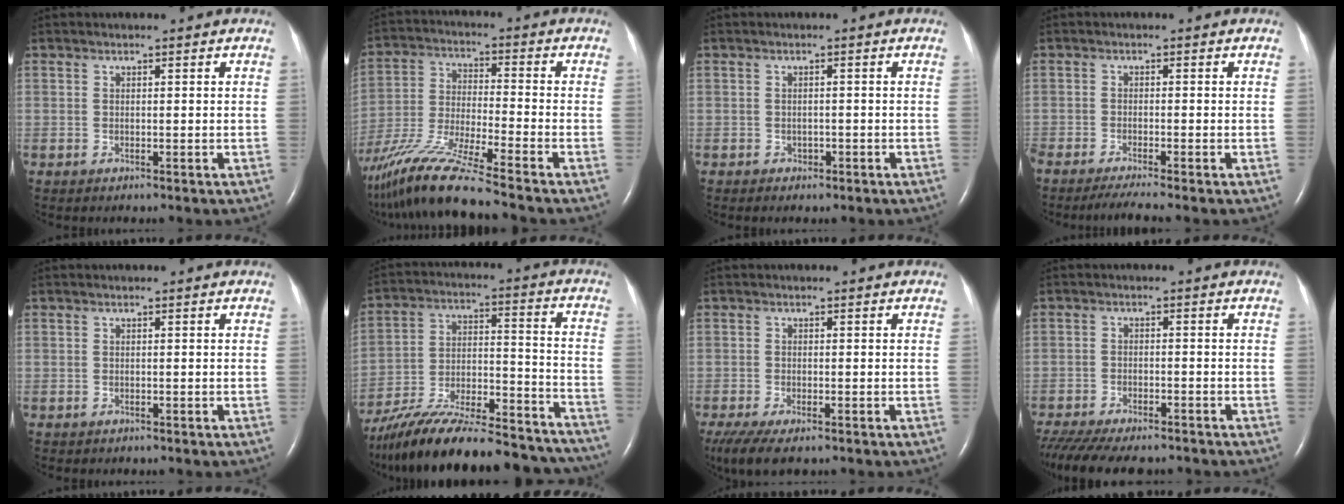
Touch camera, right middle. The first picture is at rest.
{"total": 16.2, "force": [-13.2, -0.8, 9.3], "torque": [-0.206, -0.039, -0.250]}
{"total": 1.1, "force": [-0.6, 0.8, 0.3], "torque": [-0.006, 0.003, -0.007]}
{"total": 4.3, "force": [-3.6, -0.5, 2.4], "torque": [-0.042, -0.012, -0.062]}
{"total": 0.0}
{"total": 31.8, "force": [-27.8, 6.8, 13.8], "torque": [-0.207, -0.015, -0.403]}
{"total": 6.6, "force": [-4.6, 2.0, 4.3], "torque": [-0.078, -0.019, -0.075]}
{"total": 15.2, "force": [-13.0, 4.2, 6.7], "torque": [-0.159, -0.021, -0.186]}